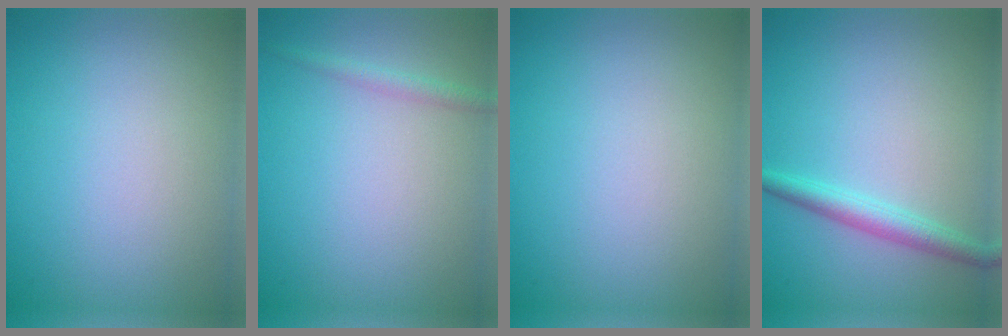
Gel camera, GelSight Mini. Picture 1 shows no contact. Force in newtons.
{"total": 1.3, "press": 1.3, "slide": 0.1}
{"total": 0.0}
{"total": 2.5, "press": 2.5, "slide": 0.1}